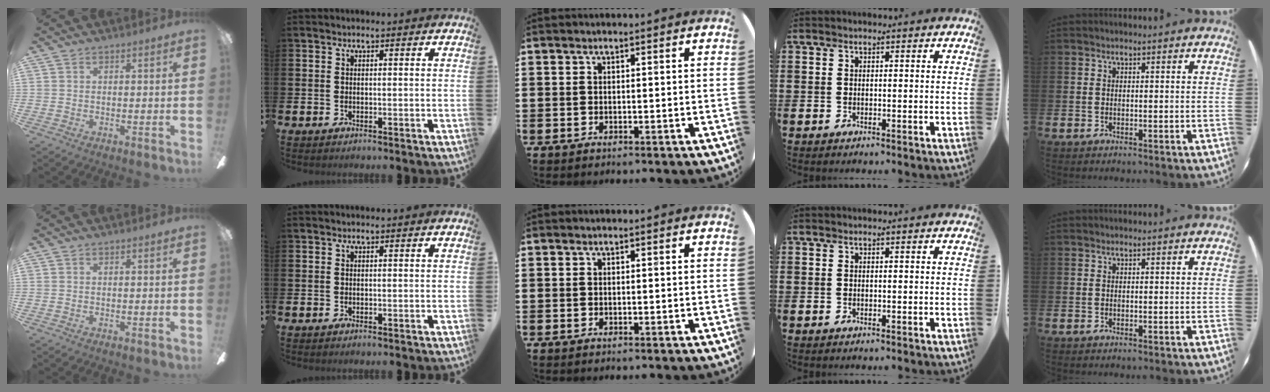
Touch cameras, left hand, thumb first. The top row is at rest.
{}